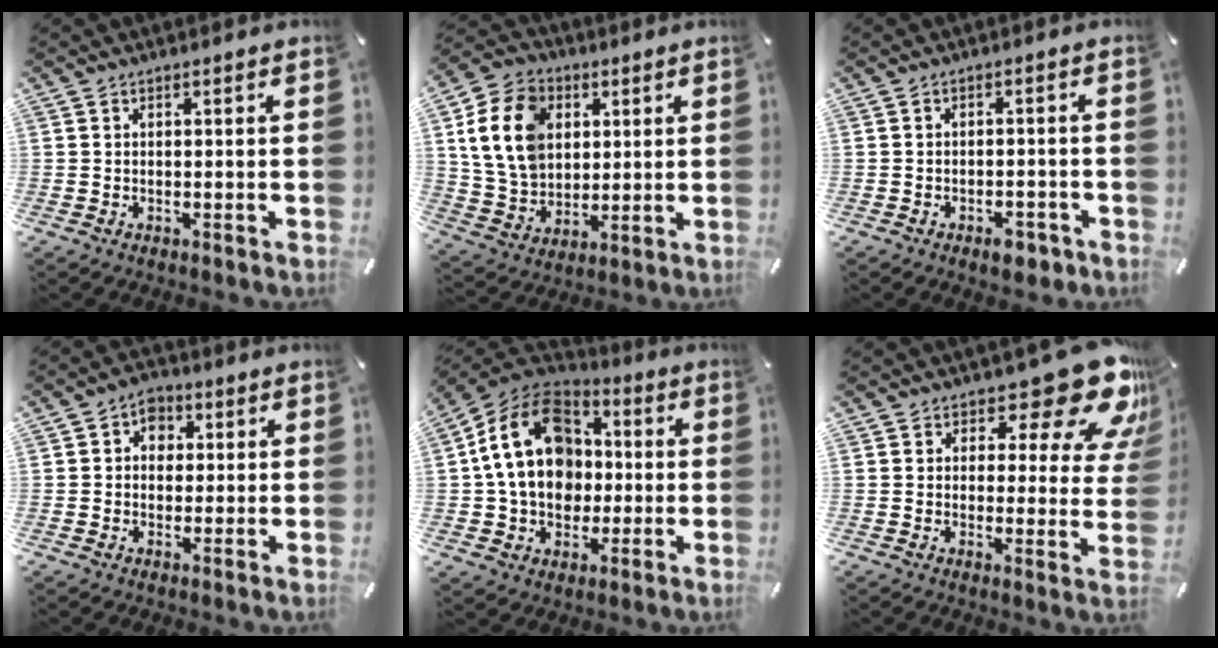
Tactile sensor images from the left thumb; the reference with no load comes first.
{"total": 15.1, "force": [3.9, 12.1, 8.1], "torque": [-0.185, 0.006, 0.074]}
{"total": 4.3, "force": [-3.0, 2.2, 2.2], "torque": [-0.031, 0.018, -0.052]}
{"total": 5.0, "force": [0.8, 4.4, 2.2], "torque": [-0.018, 0.002, 0.008]}
{"total": 18.7, "force": [1.0, 15.5, 10.5], "torque": [-0.210, 0.012, 0.020]}
{"total": 16.0, "force": [9.7, 6.9, 10.7], "torque": [-0.138, -0.071, 0.159]}